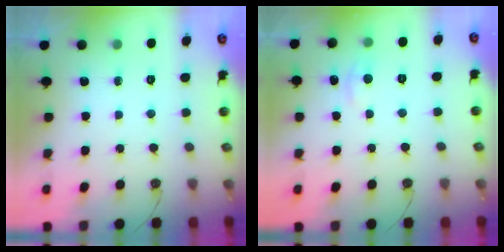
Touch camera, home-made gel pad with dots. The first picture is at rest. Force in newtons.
{"total": 2.5, "press": 2.5, "slide": 0.6}